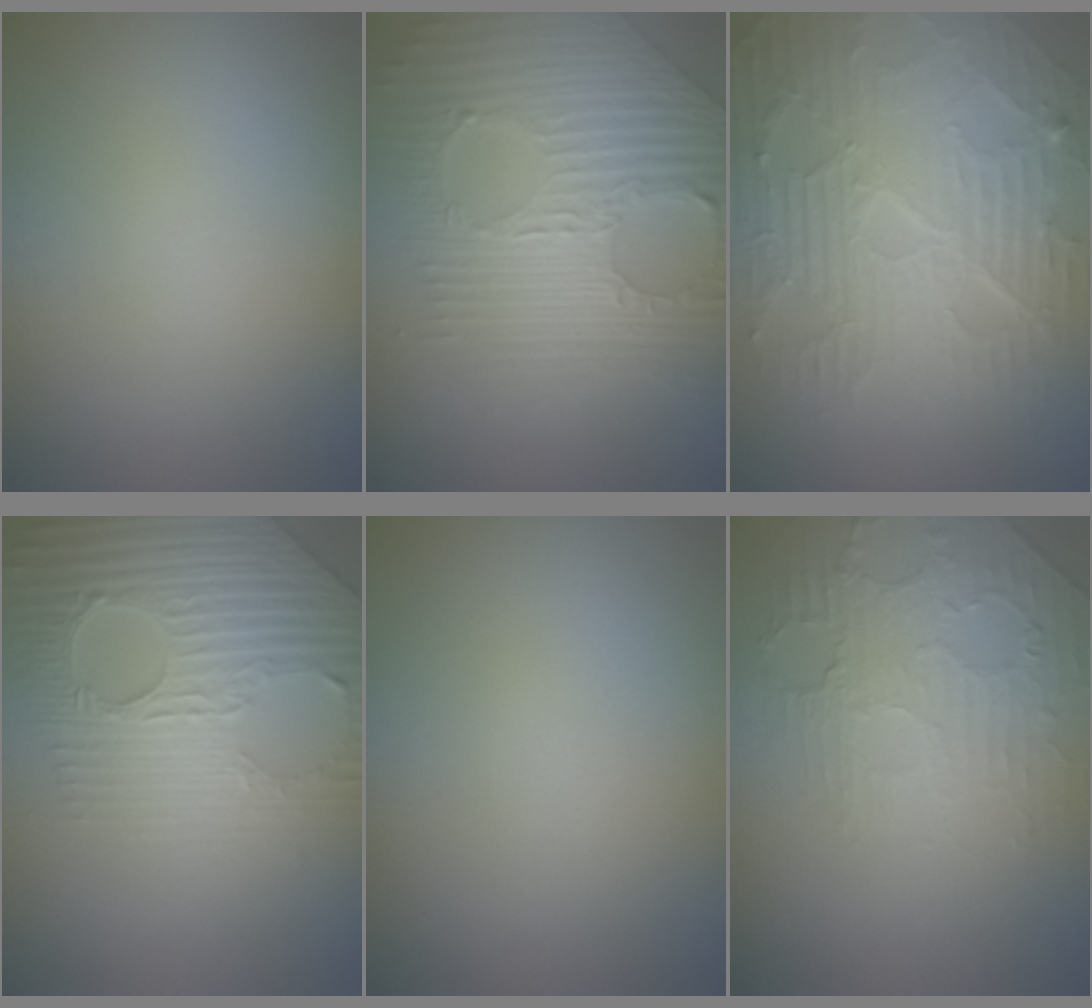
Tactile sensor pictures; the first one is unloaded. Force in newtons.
{"total": 8.9, "press": 6.0, "slide": 6.6}
{"total": 10.3, "press": 6.6, "slide": 7.9}
{"total": 6.3, "press": 5.3, "slide": 3.4}
{"total": 0.0}
{"total": 2.5, "press": 1.9, "slide": 1.6}